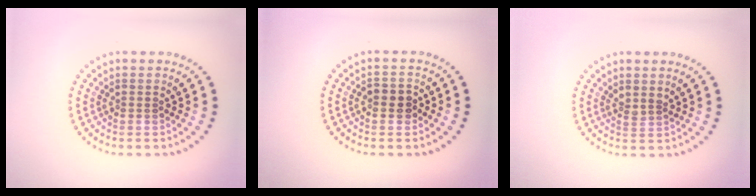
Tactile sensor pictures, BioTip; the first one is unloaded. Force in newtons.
{"total": 1.7, "press": 1.7, "slide": 0.3}
{"total": 1.0, "press": 0.7, "slide": 0.7}